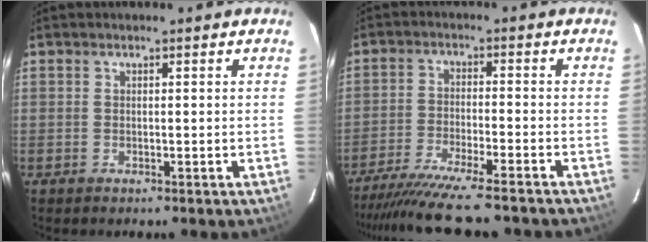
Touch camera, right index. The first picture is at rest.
{"total": 15.3, "force": [-13.5, 0.8, 7.2], "torque": [-0.151, -0.031, -0.219]}